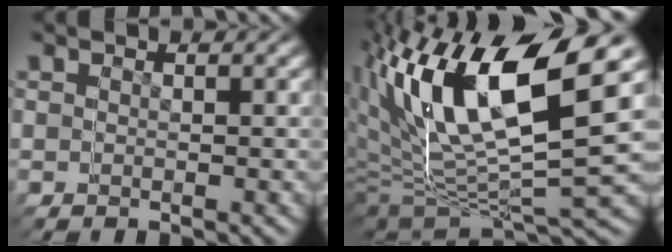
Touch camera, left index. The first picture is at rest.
{"total": 9.2, "force": [1.1, 6.5, 6.4], "torque": [-0.149, 0.001, 0.020]}